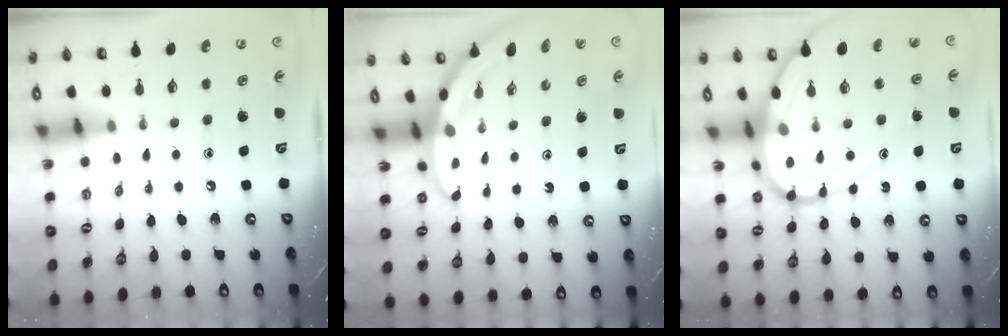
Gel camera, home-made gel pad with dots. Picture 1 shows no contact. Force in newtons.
{"total": 3.2, "press": 3.2, "slide": 0.2}
{"total": 14.5, "press": 14.4, "slide": 1.8}